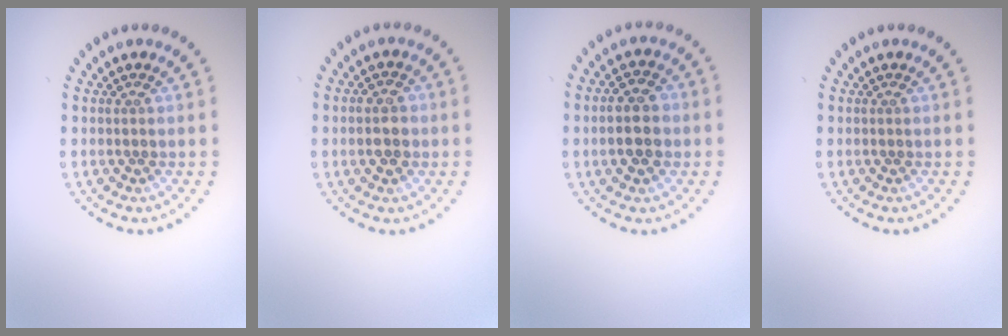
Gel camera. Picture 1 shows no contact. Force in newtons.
{"total": 2.1, "press": 2.1, "slide": 0.3}
{"total": 3.9, "press": 3.9, "slide": 0.4}
{"total": 0.0}